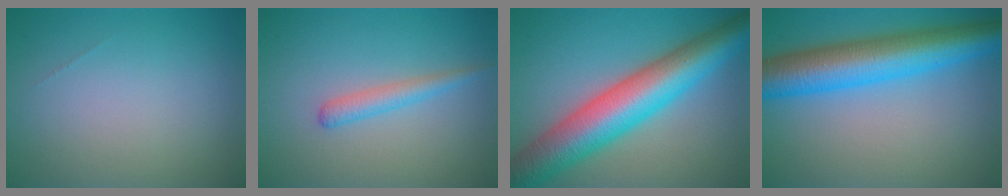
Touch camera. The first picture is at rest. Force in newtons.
{"total": 1.9, "press": 1.9, "slide": 0.0}
{"total": 10.9, "press": 10.9, "slide": 0.4}
{"total": 9.5, "press": 9.5, "slide": 0.2}